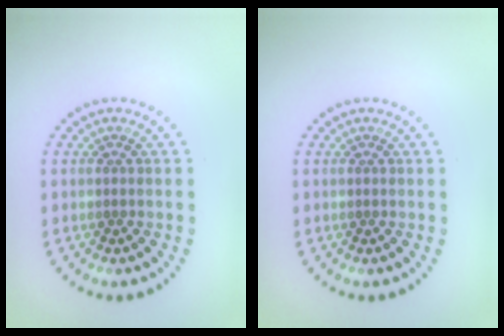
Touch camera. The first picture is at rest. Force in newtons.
{"total": 0.0}